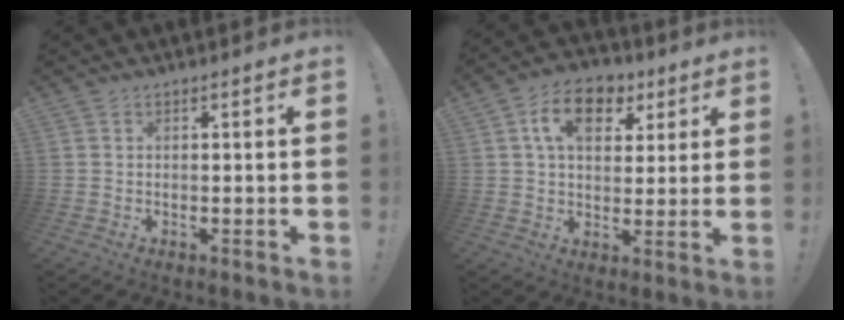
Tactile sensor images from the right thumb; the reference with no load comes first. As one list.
[{"total": 12.6, "force": [5.1, 8.5, 7.8], "torque": [-0.121, -0.005, 0.096]}]